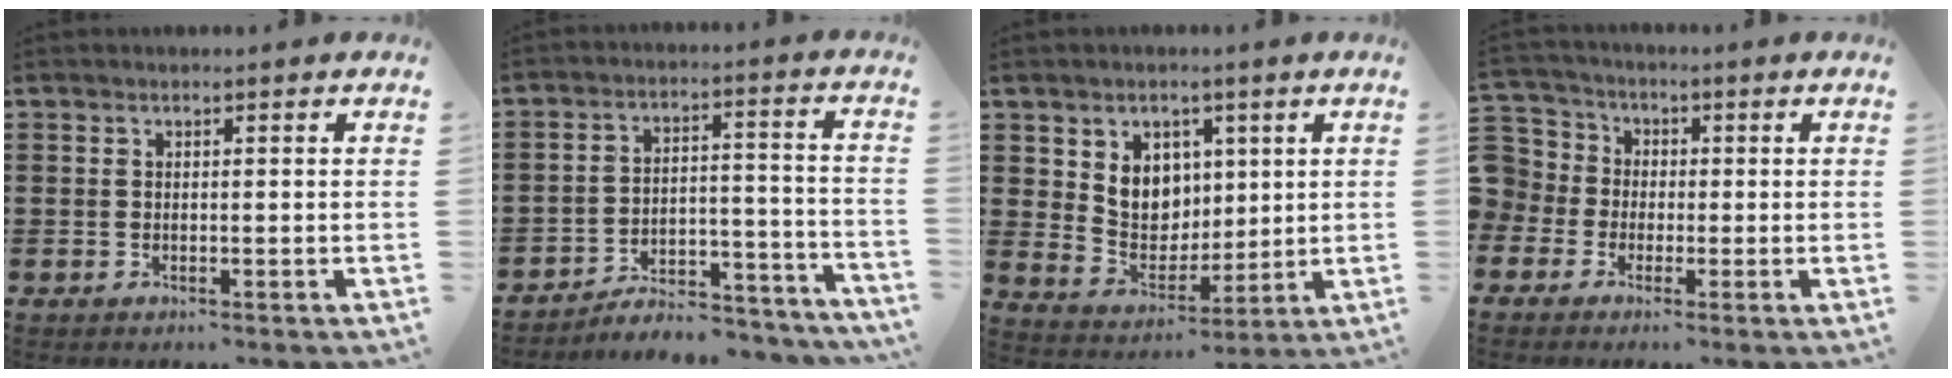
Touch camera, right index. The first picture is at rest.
{"total": 5.4, "force": [-5.2, 0.7, 1.0], "torque": [-0.016, 0.005, -0.105]}
{"total": 7.0, "force": [2.5, 6.0, 2.6], "torque": [-0.055, 0.001, 0.044]}
{"total": 4.9, "force": [-1.4, 4.7, 0.3], "torque": [-0.051, 0.002, -0.038]}